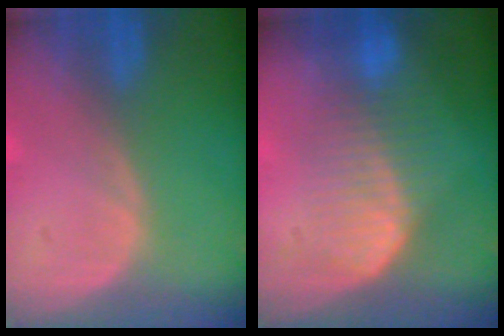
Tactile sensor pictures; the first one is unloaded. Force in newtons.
{"total": 6.8, "press": 6.6, "slide": 1.4}